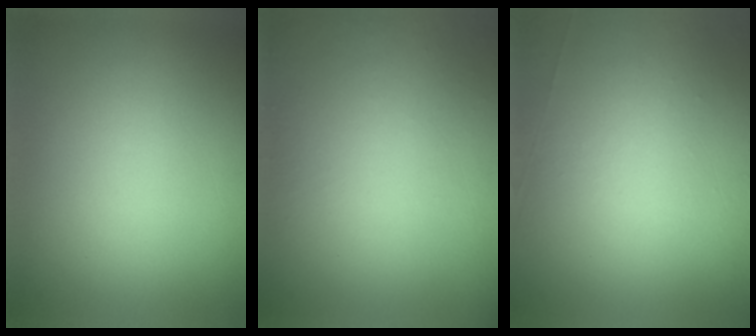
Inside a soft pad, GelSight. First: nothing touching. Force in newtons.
{"total": 5.1}
{"total": 6.9}